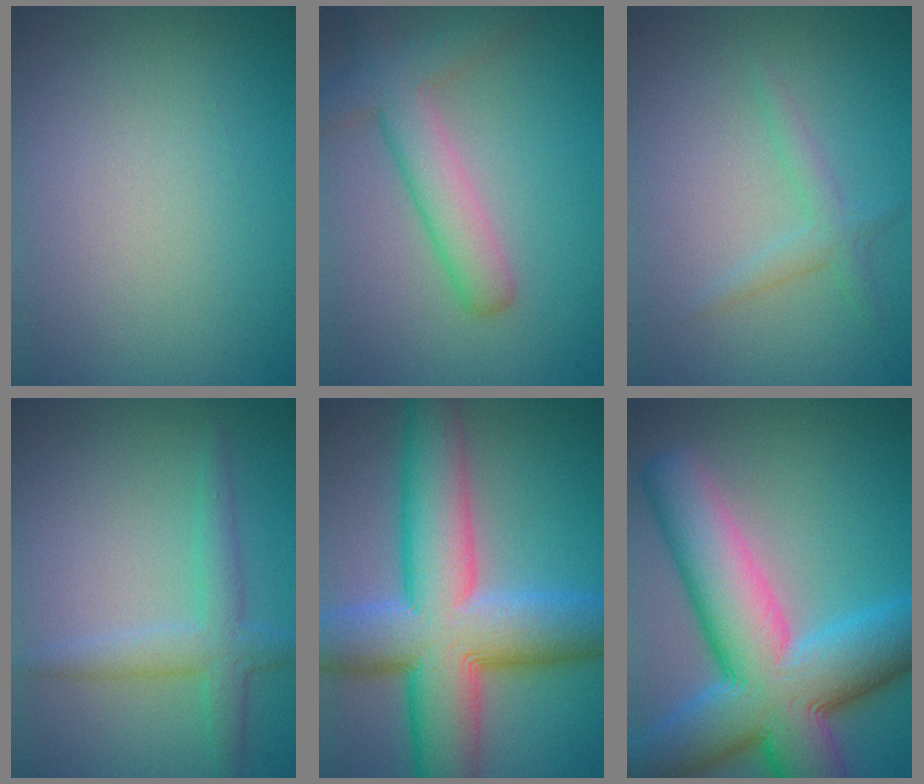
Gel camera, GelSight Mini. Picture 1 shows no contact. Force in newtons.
{"total": 4.3, "press": 4.3, "slide": 0.2}
{"total": 1.6, "press": 1.6, "slide": 0.1}
{"total": 3.1, "press": 3.0, "slide": 0.1}
{"total": 12.7, "press": 12.7, "slide": 0.4}
{"total": 14.0, "press": 14.0, "slide": 0.7}